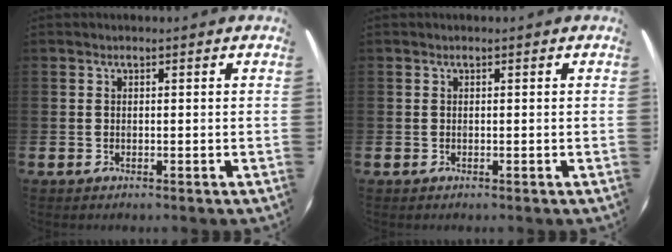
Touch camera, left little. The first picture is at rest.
{"total": 0.0}